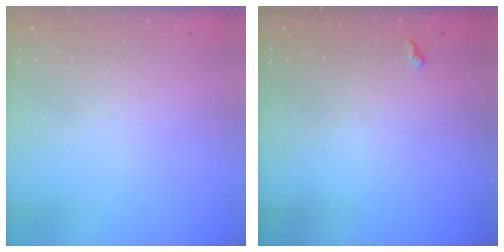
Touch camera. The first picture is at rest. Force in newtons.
{"total": 5.0, "press": 5.0, "slide": 0.7}